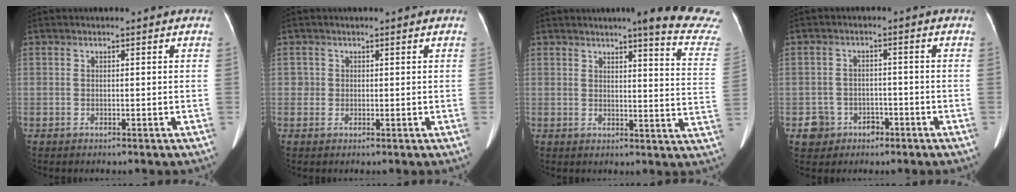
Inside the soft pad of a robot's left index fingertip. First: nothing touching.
{"total": 1.0, "force": [0.0, 0.9, -0.2], "torque": [0.015, -0.005, -0.005]}
{"total": 15.2, "force": [13.9, -0.8, 6.1], "torque": [-0.061, -0.110, 0.133]}
{"total": 4.3, "force": [-2.4, 3.6, 0.2], "torque": [0.003, 0.006, -0.031]}